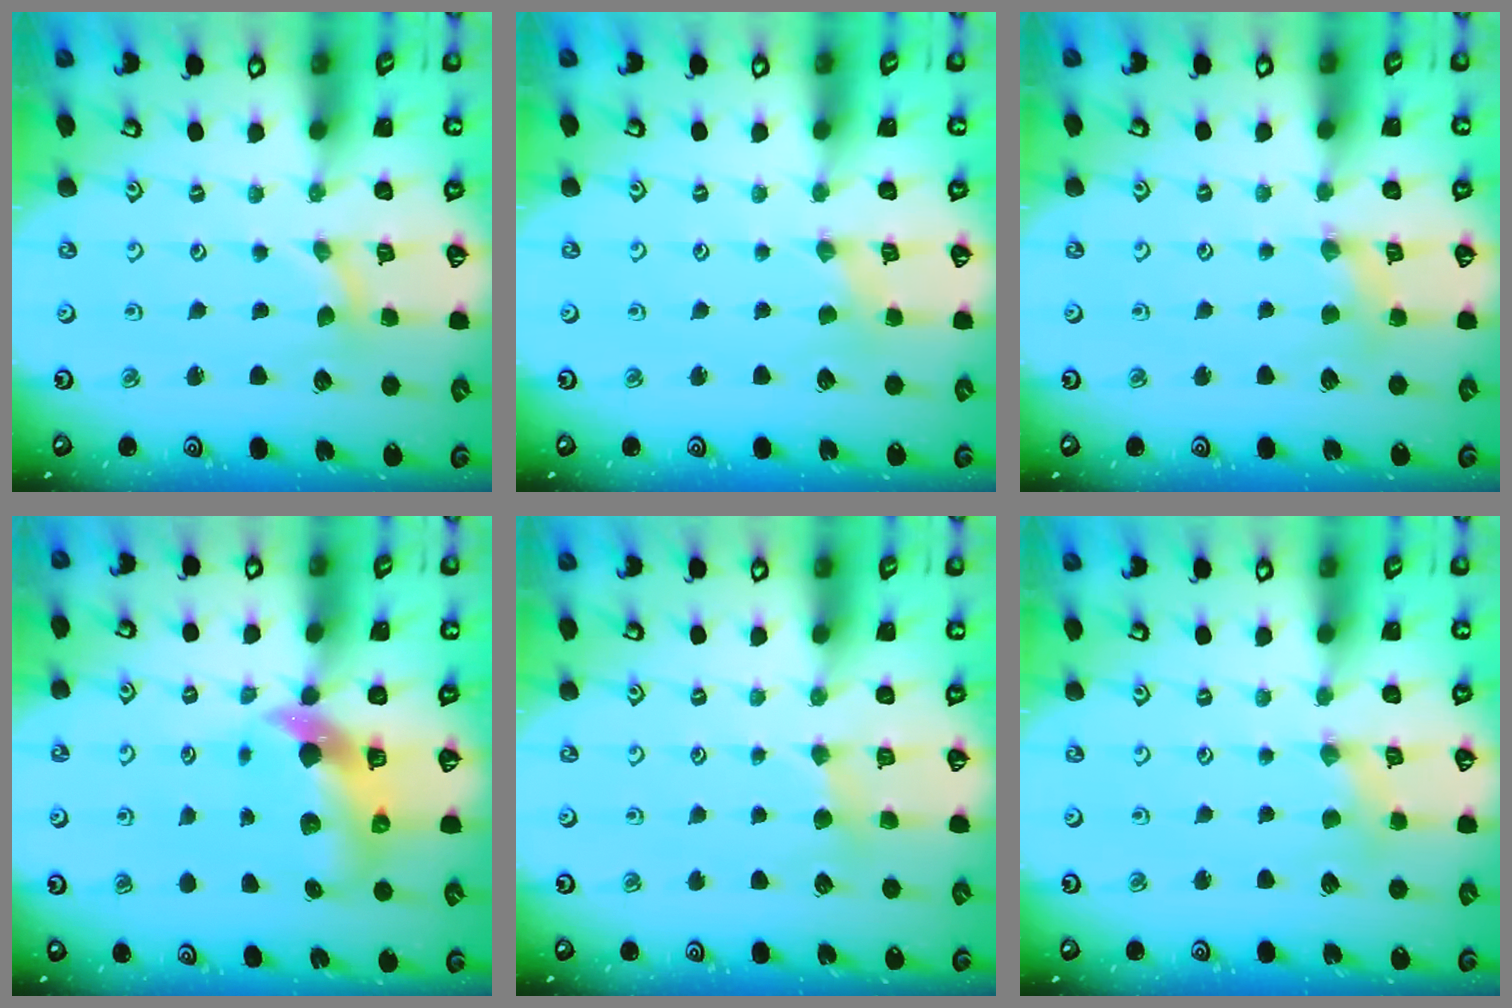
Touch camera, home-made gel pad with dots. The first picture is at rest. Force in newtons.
{"total": 0.0}
{"total": 2.3, "press": 2.3, "slide": 0.3}
{"total": 7.3, "press": 7.1, "slide": 1.3}
{"total": 2.8, "press": 2.7, "slide": 0.4}
{"total": 2.2, "press": 2.2, "slide": 0.5}